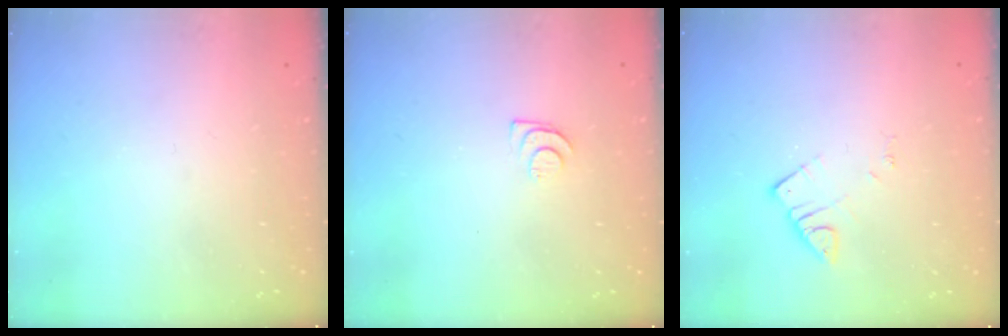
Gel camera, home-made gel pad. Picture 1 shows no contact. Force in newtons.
{"total": 4.8, "press": 4.7, "slide": 0.6}
{"total": 3.4, "press": 3.4, "slide": 0.5}